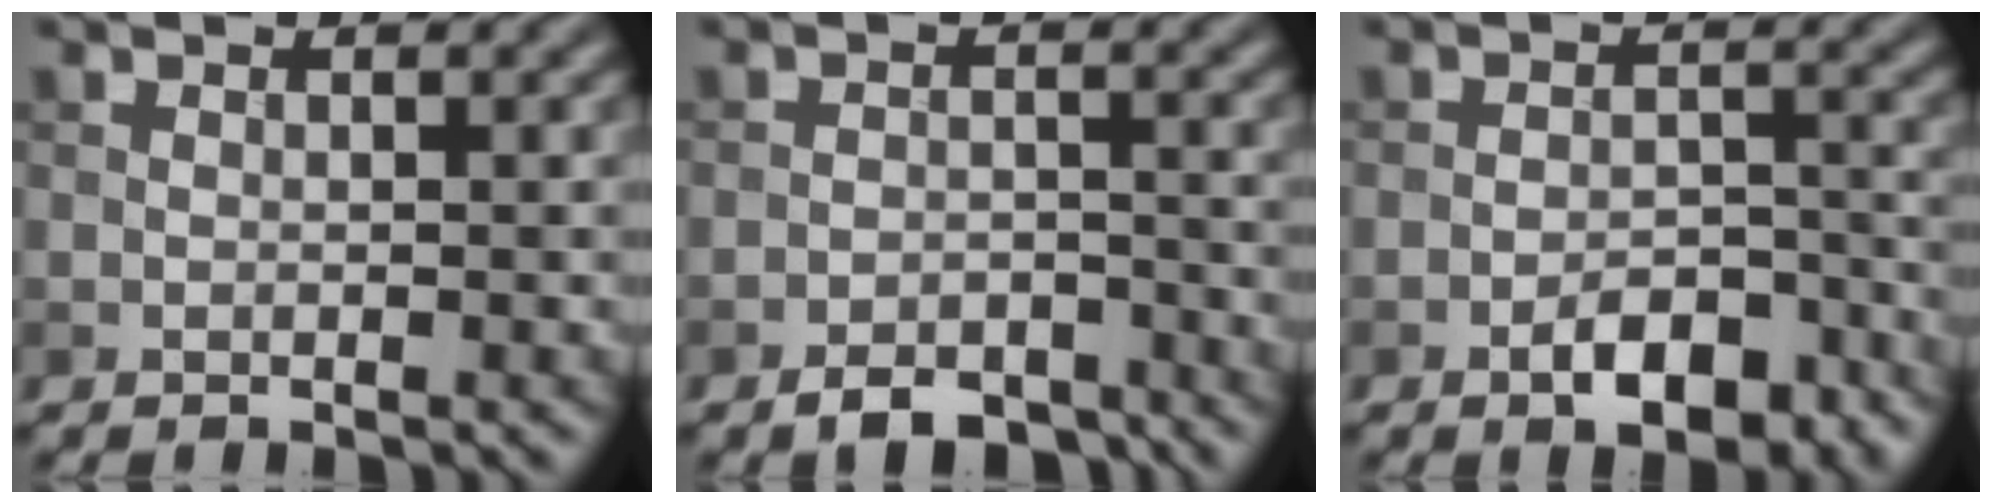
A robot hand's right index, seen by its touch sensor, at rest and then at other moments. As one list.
[{"total": 4.1, "force": [-3.4, 1.7, 1.6], "torque": [-0.020, 0.001, -0.062]}, {"total": 4.8, "force": [-3.0, 2.1, 3.1], "torque": [-0.044, 0.005, -0.045]}]